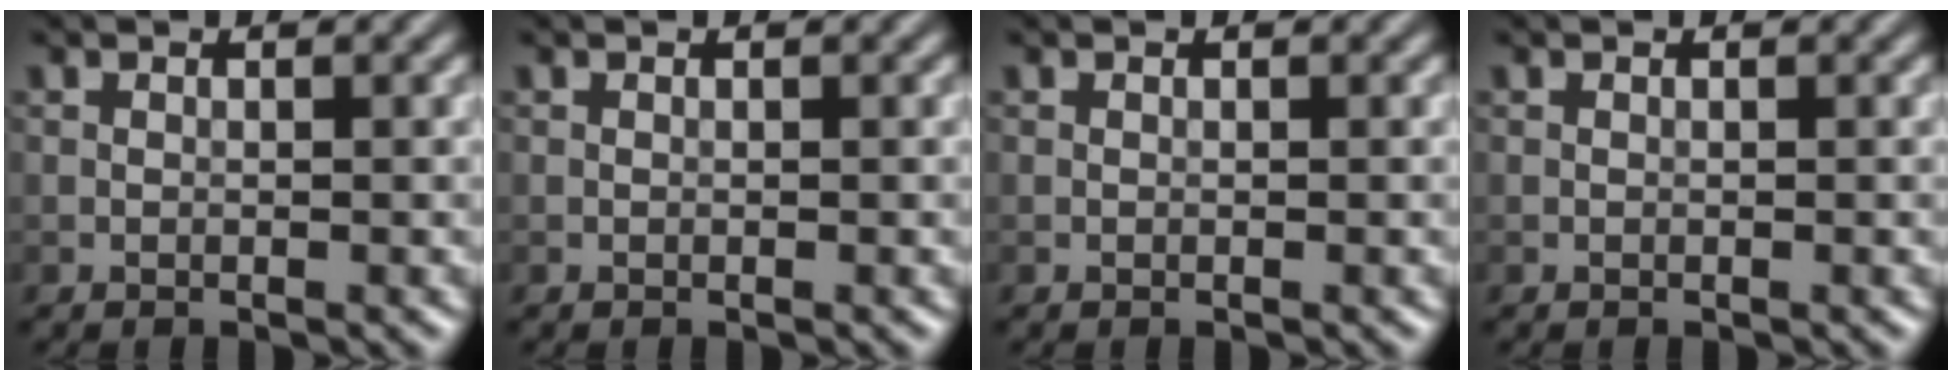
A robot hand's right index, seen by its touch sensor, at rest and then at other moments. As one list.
[{"total": 0.0}, {"total": 0.0}, {"total": 0.0}]